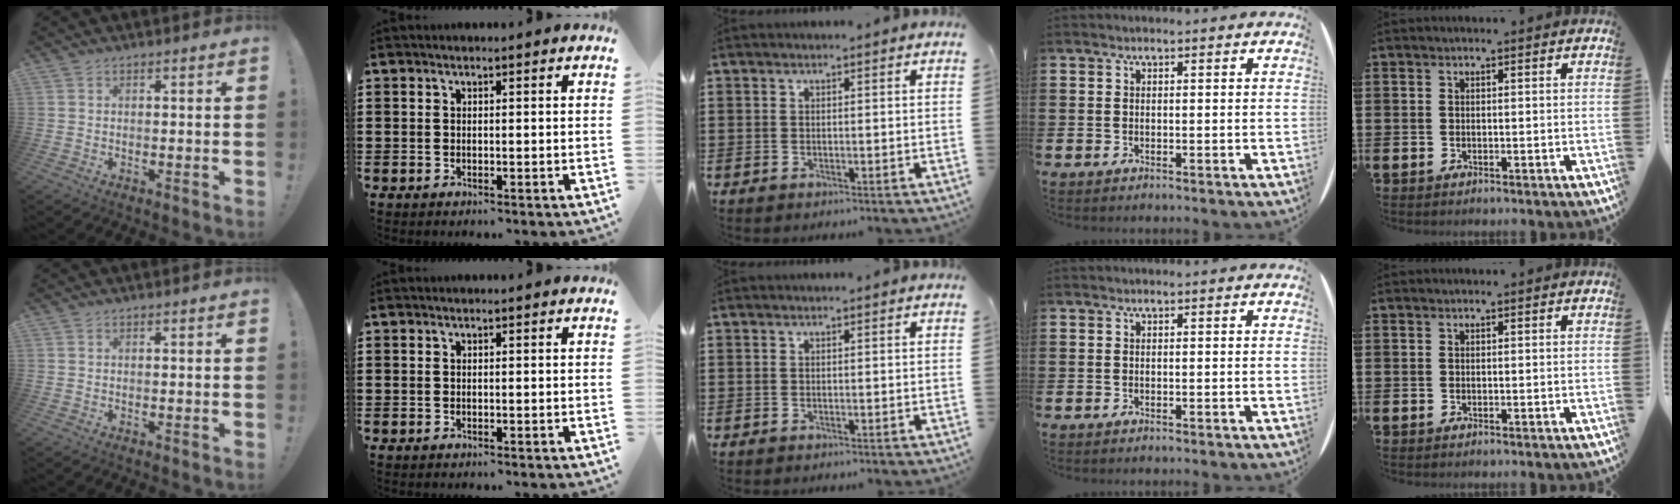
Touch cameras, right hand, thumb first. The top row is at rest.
{}